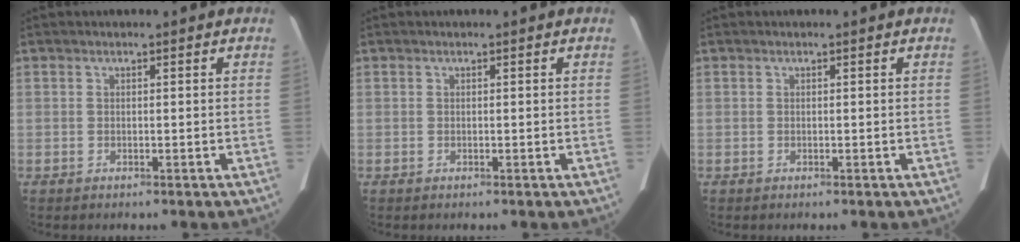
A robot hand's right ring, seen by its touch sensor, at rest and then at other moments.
{"total": 0.0}
{"total": 0.0}